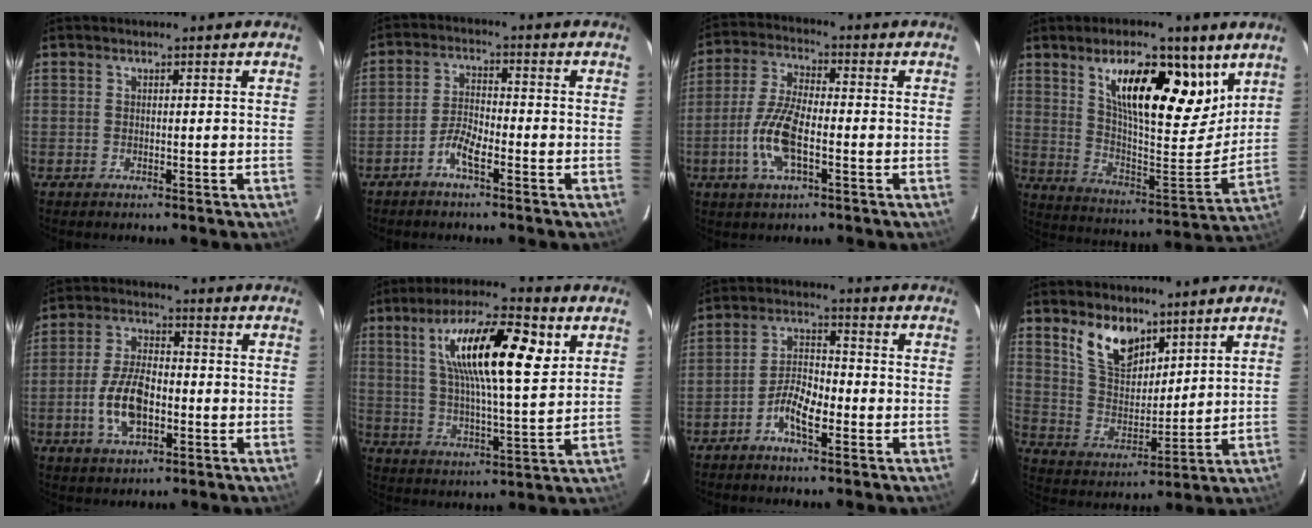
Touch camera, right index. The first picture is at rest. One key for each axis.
{"total": 4.1, "fx": -2.8, "fy": 0.9, "fz": 2.9, "tx": -0.070, "ty": 0.009, "tz": -0.056}
{"total": 9.9, "fx": -3.2, "fy": 3.5, "fz": 8.7, "tx": -0.186, "ty": 0.003, "tz": -0.066}
{"total": 19.8, "fx": 11.0, "fy": 7.0, "fz": 14.9, "tx": -0.229, "ty": 0.005, "tz": 0.189}
{"total": 9.8, "fx": -2.8, "fy": 4.8, "fz": 8.0, "tx": -0.165, "ty": 0.005, "tz": -0.049}
{"total": 18.0, "fx": 6.6, "fy": 4.3, "fz": 16.1, "tx": -0.280, "ty": 0.020, "tz": 0.108}
{"total": 6.1, "fx": -3.4, "fy": 2.1, "fz": 4.6, "tx": -0.101, "ty": 0.013, "tz": -0.065}
{"total": 10.6, "fx": 7.1, "fy": 5.4, "fz": 5.7, "tx": -0.109, "ty": 0.010, "tz": 0.143}